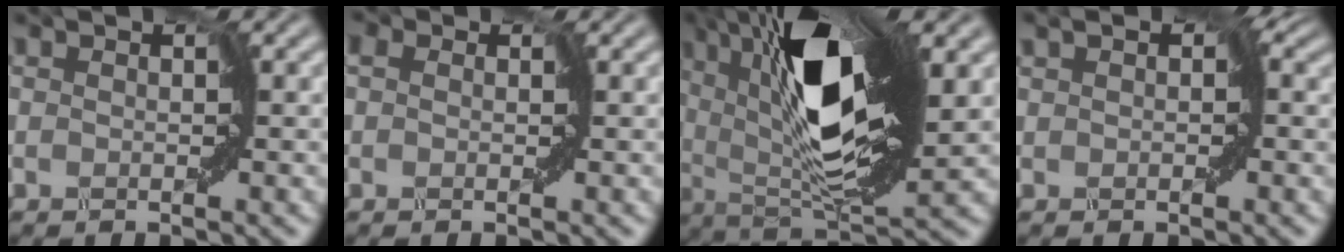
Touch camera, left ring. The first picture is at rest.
{"total": 1.2, "force": [0.5, 0.9, 0.7], "torque": [-0.008, 0.007, 0.000]}
{"total": 10.7, "force": [4.0, 2.6, 9.6], "torque": [-0.162, 0.007, 0.073]}
{"total": 1.7, "force": [0.2, 1.1, 1.3], "torque": [-0.007, 0.002, -0.001]}